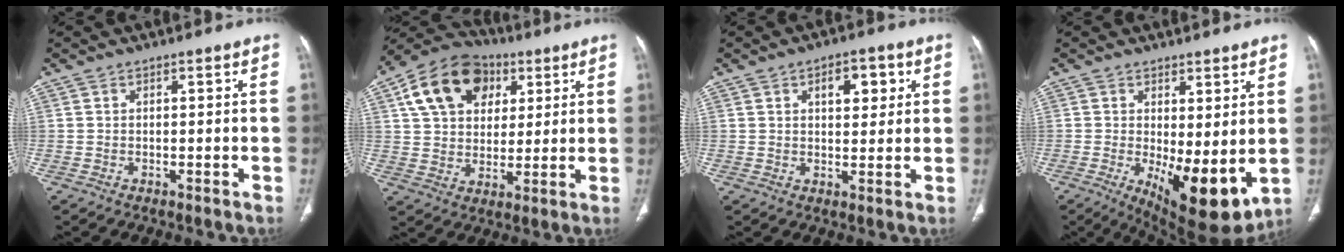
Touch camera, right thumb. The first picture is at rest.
{"total": 16.6, "force": [6.4, 12.0, 9.6], "torque": [-0.145, 0.003, 0.104]}
{"total": 6.5, "force": [2.6, 3.5, 4.9], "torque": [-0.045, -0.006, 0.037]}
{"total": 11.6, "force": [-1.1, 4.4, 10.7], "torque": [-0.156, -0.030, -0.002]}